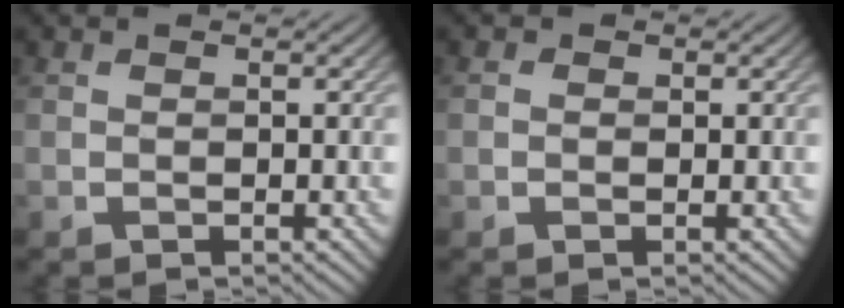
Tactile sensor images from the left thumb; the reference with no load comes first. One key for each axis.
{"total": 0.8, "fx": 0.0, "fy": 0.8, "fz": 0.2, "tx": -0.002, "ty": -0.004, "tz": -0.004}